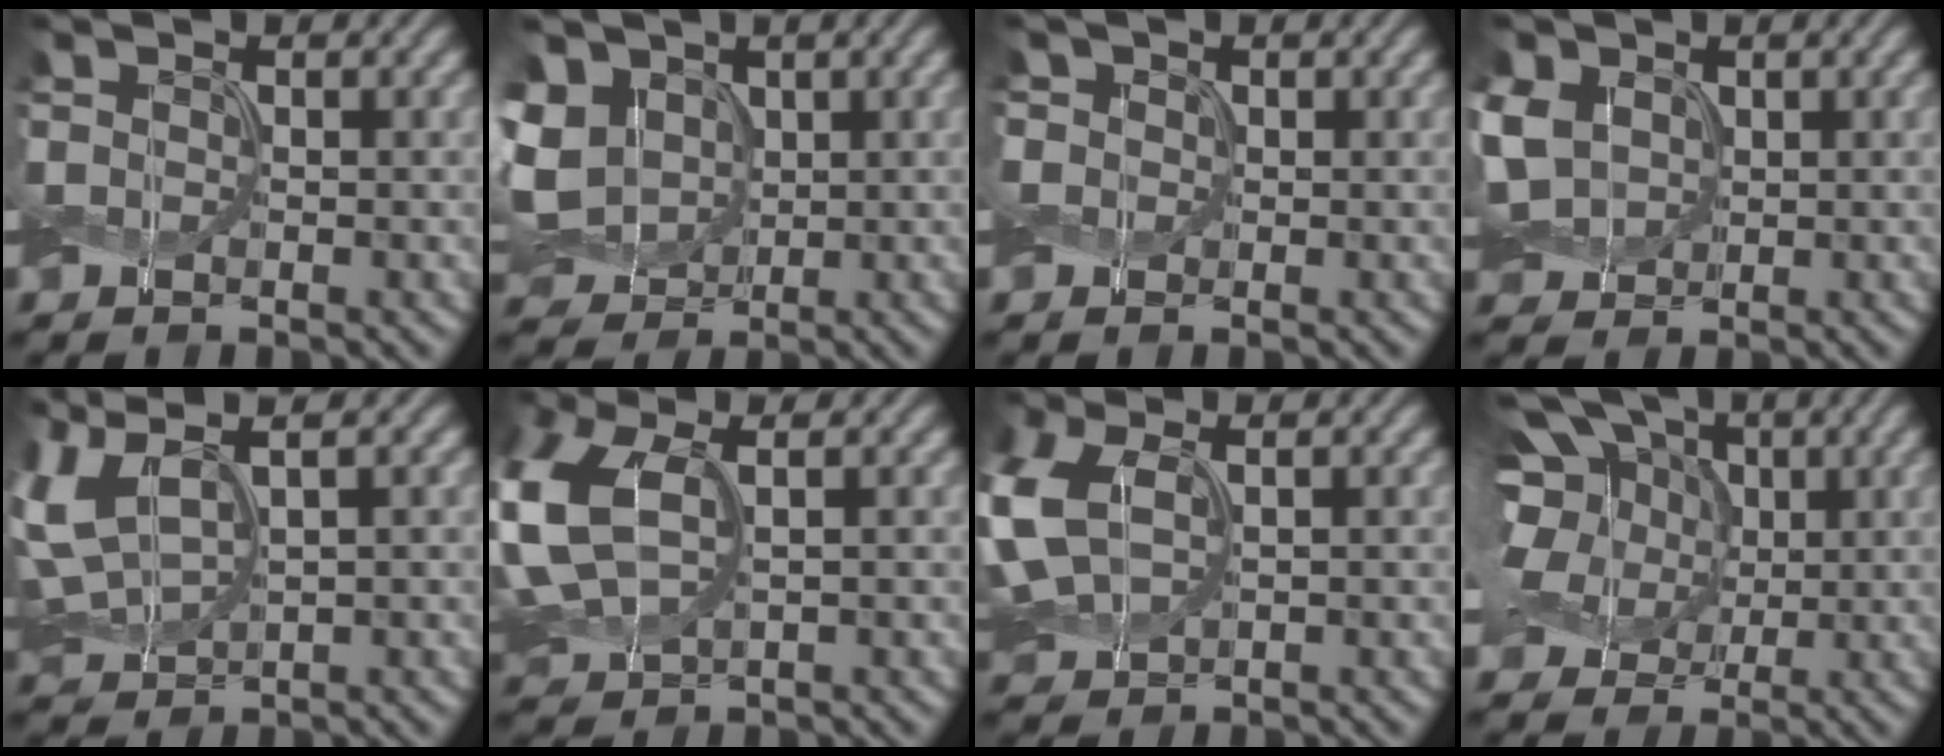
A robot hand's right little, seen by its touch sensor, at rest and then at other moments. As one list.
[{"total": 7.2, "force": [1.2, 5.6, 4.3], "torque": [-0.109, 0.011, 0.025]}, {"total": 1.2, "force": [0.3, 1.1, 0.2], "torque": [-0.005, -0.003, 0.007]}, {"total": 5.6, "force": [1.1, 4.3, 3.4], "torque": [-0.103, 0.010, 0.020]}, {"total": 6.5, "force": [2.2, 3.1, 5.3], "torque": [-0.142, 0.022, 0.043]}, {"total": 8.6, "force": [0.9, 5.0, 7.0], "torque": [-0.186, 0.005, 0.023]}, {"total": 6.5, "force": [0.8, 4.0, 5.0], "torque": [-0.148, 0.012, 0.014]}, {"total": 11.6, "force": [2.8, 9.0, 6.8], "torque": [-0.137, 0.032, 0.026]}]